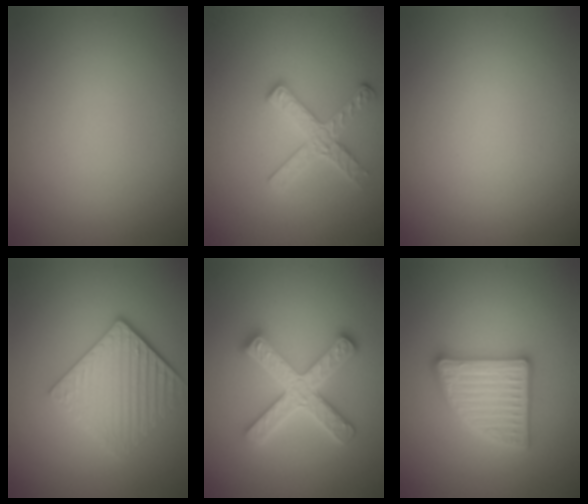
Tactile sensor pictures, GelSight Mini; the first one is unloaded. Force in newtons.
{"total": 2.9, "press": 2.8, "slide": 0.6}
{"total": 0.0}
{"total": 4.5, "press": 3.7, "slide": 2.5}
{"total": 5.0, "press": 5.0, "slide": 0.8}
{"total": 4.8, "press": 4.7, "slide": 0.8}